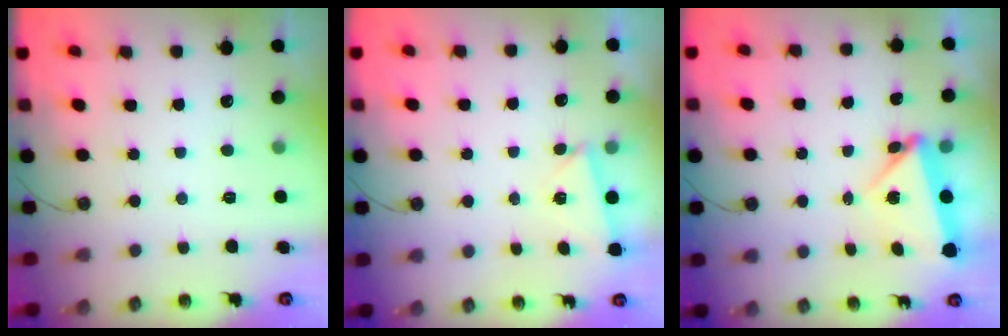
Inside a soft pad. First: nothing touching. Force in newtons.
{"total": 2.2, "press": 2.2, "slide": 0.2}
{"total": 6.9, "press": 6.8, "slide": 1.0}